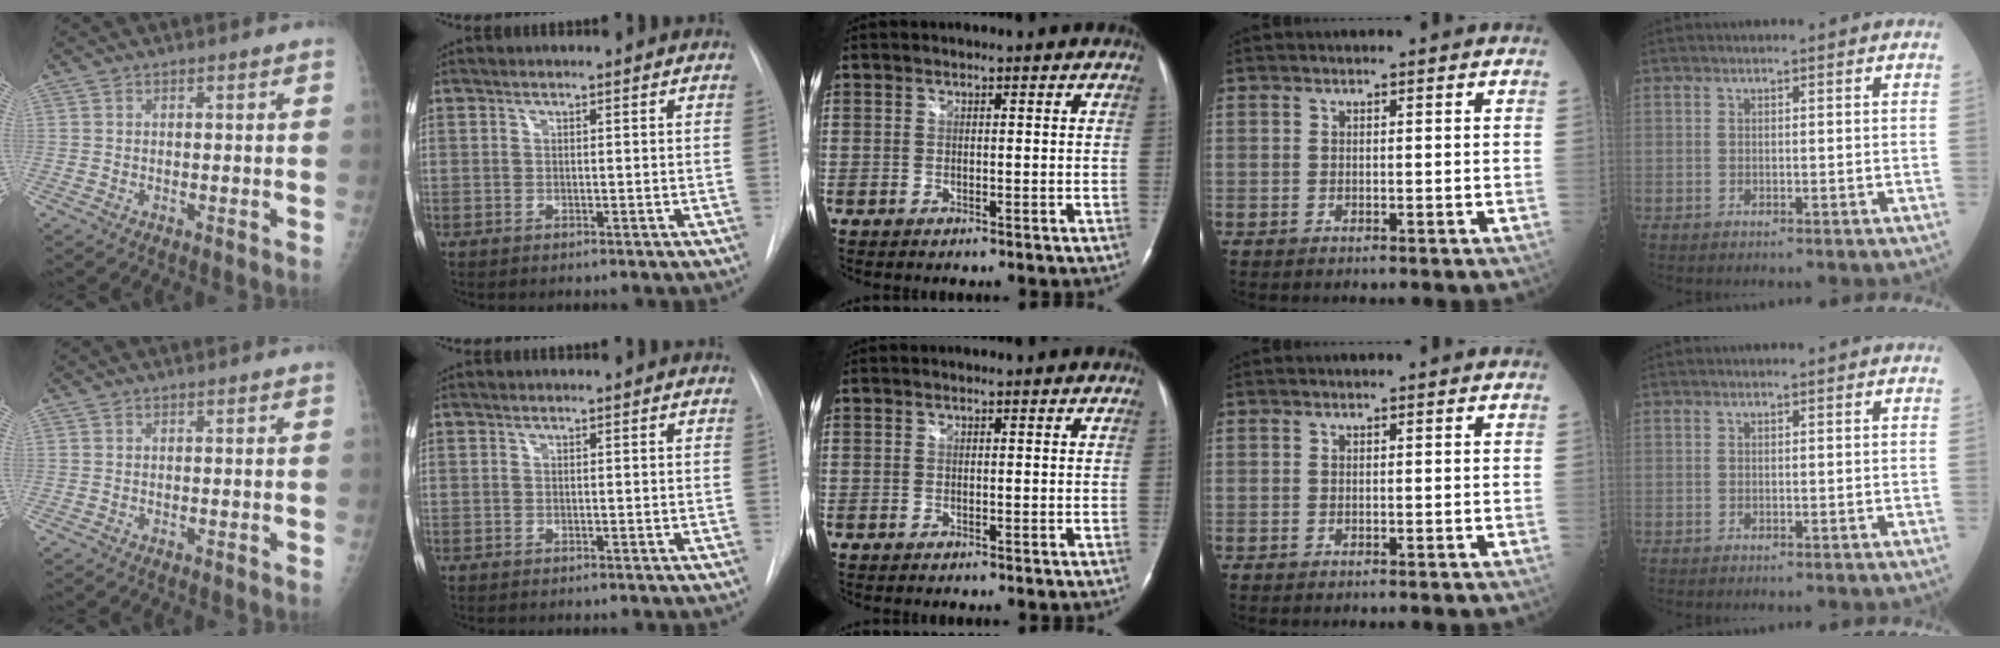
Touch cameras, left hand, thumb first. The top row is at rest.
{}